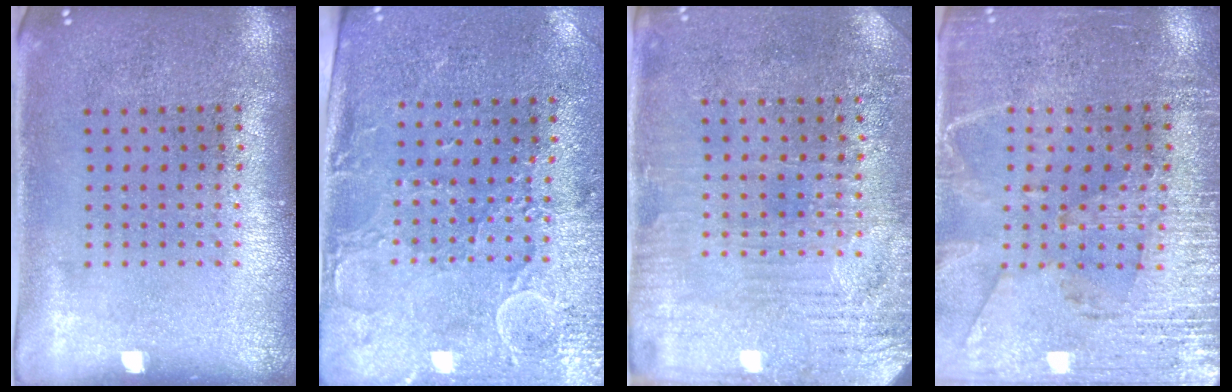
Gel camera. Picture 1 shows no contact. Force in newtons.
{"total": 2.9, "press": 2.5, "slide": 1.5}
{"total": 3.2, "press": 3.1, "slide": 0.8}
{"total": 3.1, "press": 2.9, "slide": 1.2}